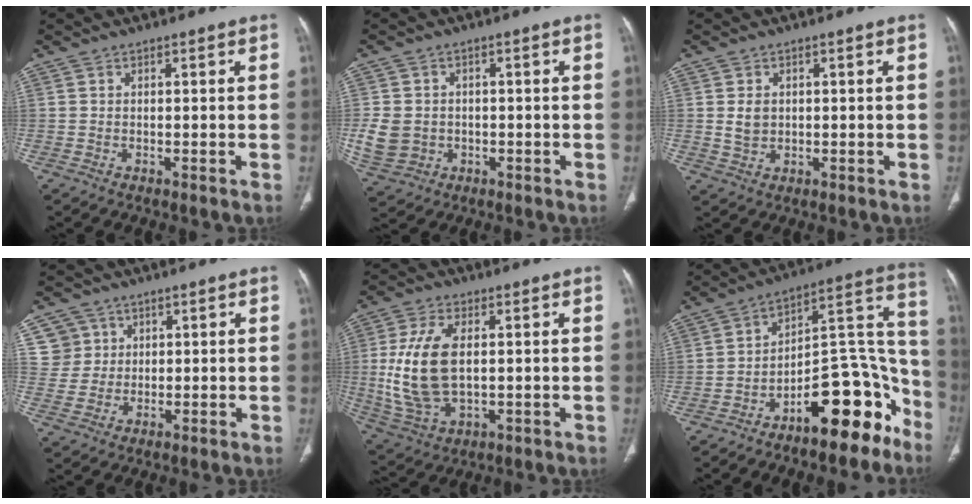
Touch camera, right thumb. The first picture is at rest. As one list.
[{"total": 7.7, "force": [-0.9, 6.8, 3.6], "torque": [-0.069, 0.006, -0.002]}, {"total": 3.2, "force": [0.4, 2.5, 1.9], "torque": [-0.025, -0.003, 0.013]}, {"total": 5.6, "force": [2.0, 5.2, 0.1], "torque": [0.029, -0.006, 0.039]}, {"total": 14.9, "force": [0.8, 8.2, 12.4], "torque": [-0.260, -0.005, 0.024]}, {"total": 18.7, "force": [-11.3, 7.6, 12.9], "torque": [-0.131, 0.125, -0.176]}]